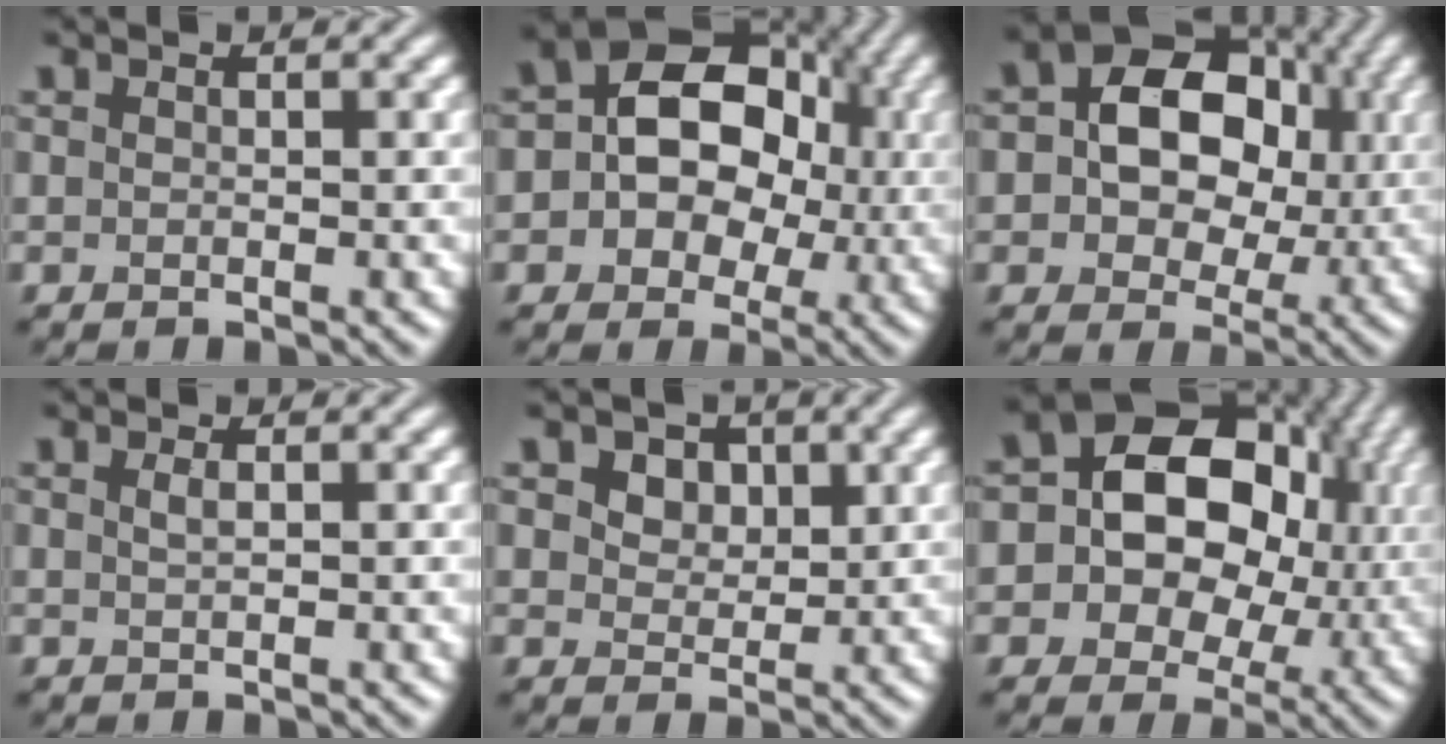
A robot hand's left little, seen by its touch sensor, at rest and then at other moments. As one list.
[{"total": 9.9, "force": [0.5, 7.5, 6.4], "torque": [-0.076, 0.017, -0.012]}, {"total": 11.2, "force": [1.4, 8.4, 7.3], "torque": [-0.088, 0.022, 0.004]}, {"total": 0.8, "force": [0.3, 0.3, 0.7], "torque": [-0.014, 0.003, 0.006]}, {"total": 4.1, "force": [2.2, 2.8, 2.1], "torque": [-0.049, 0.001, 0.030]}, {"total": 12.7, "force": [1.2, 10.1, 7.6], "torque": [-0.115, 0.010, 0.003]}]